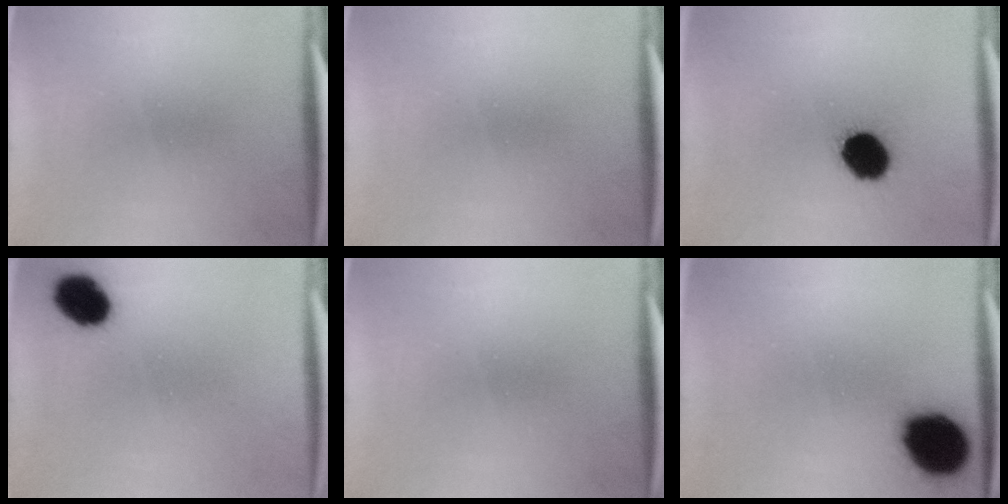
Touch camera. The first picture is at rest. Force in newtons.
{"total": 0.0}
{"total": 10.7}
{"total": 8.4}
{"total": 0.0}
{"total": 14.1}